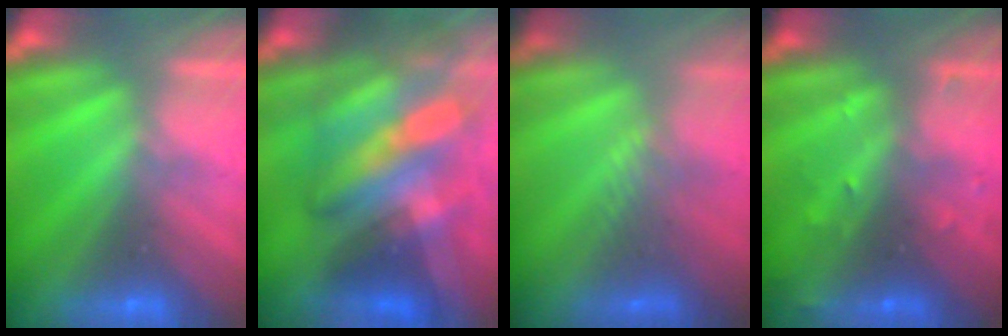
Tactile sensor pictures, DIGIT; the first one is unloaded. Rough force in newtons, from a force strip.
{"total": 7.2}
{"total": 3.3}
{"total": 2.9}